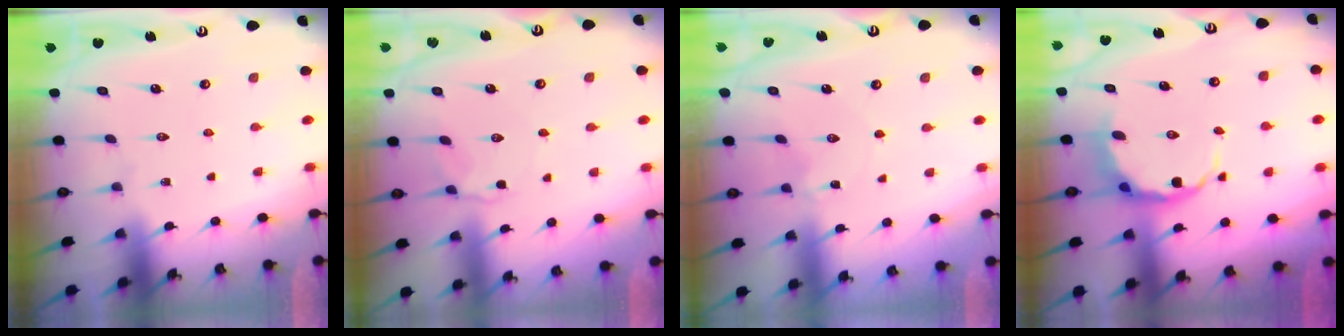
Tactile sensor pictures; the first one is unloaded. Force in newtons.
{"total": 2.8, "press": 2.6, "slide": 1.1}
{"total": 1.0, "press": 1.0, "slide": 0.3}
{"total": 6.0, "press": 5.5, "slide": 2.3}